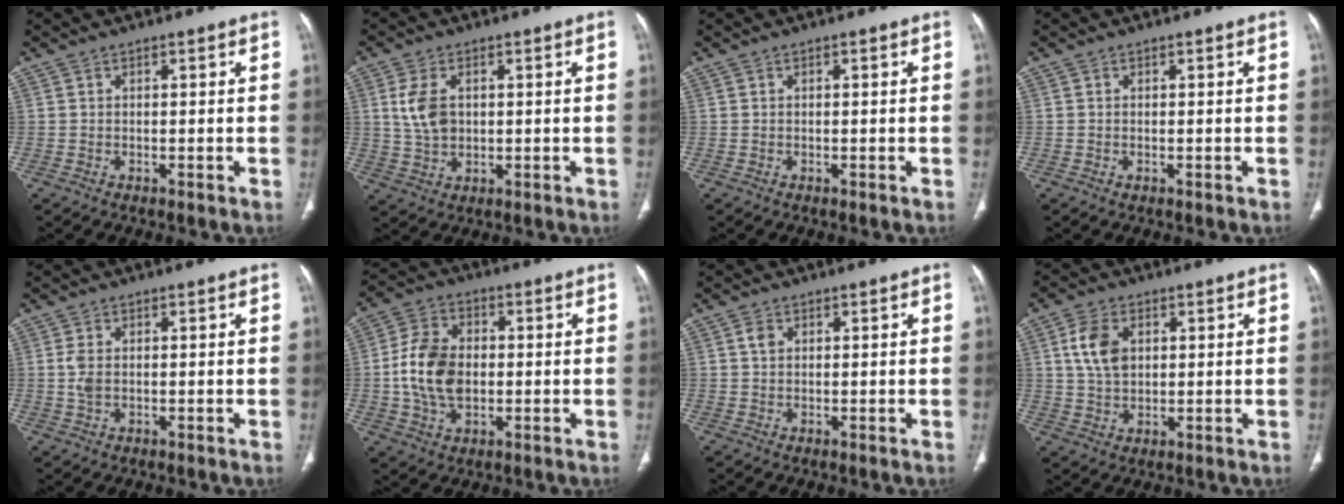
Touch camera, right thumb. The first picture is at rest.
{"total": 6.6, "force": [1.3, 4.4, 4.8], "torque": [-0.093, 0.001, 0.031]}
{"total": 0.0}
{"total": 0.0}
{"total": 2.4, "force": [0.1, 1.4, 2.0], "torque": [-0.054, 0.002, 0.001]}
{"total": 11.8, "force": [-0.6, 8.0, 8.6], "torque": [-0.155, 0.013, -0.012]}
{"total": 1.5, "force": [0.5, 1.1, 0.9], "torque": [-0.012, 0.000, 0.009]}
{"total": 7.1, "force": [1.9, 4.8, 4.9], "torque": [-0.085, -0.005, 0.038]}